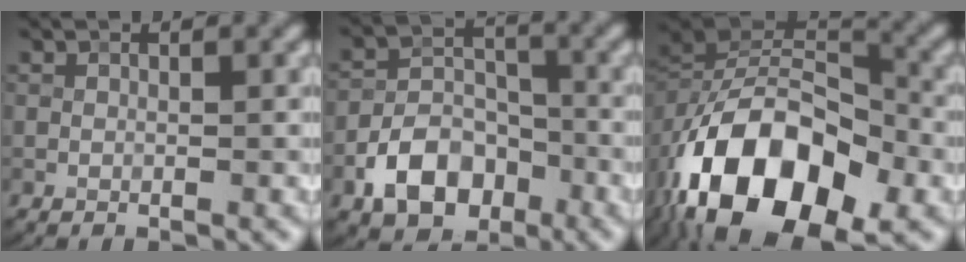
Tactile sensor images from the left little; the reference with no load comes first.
{"total": 6.2, "force": [-3.5, 3.9, 3.2], "torque": [-0.050, -0.002, -0.065]}
{"total": 15.9, "force": [-7.5, 9.1, 10.7], "torque": [-0.185, 0.011, -0.147]}